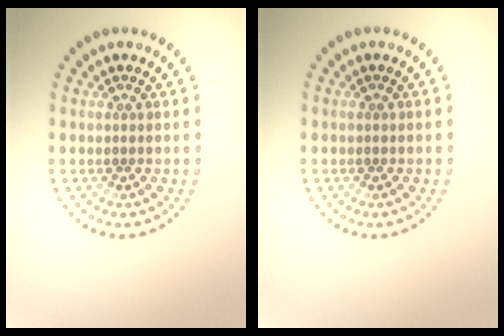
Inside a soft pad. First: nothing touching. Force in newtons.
{"total": 0.0}